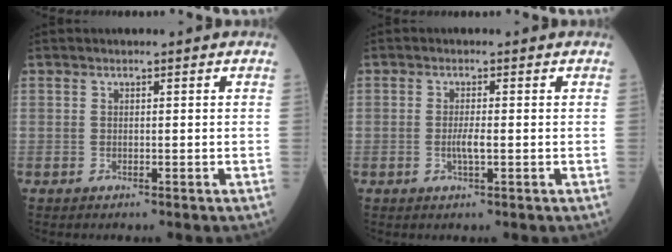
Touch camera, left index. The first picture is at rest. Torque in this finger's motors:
{"motor_torque": [0.51, 0.00, 0.06, 0.06]}